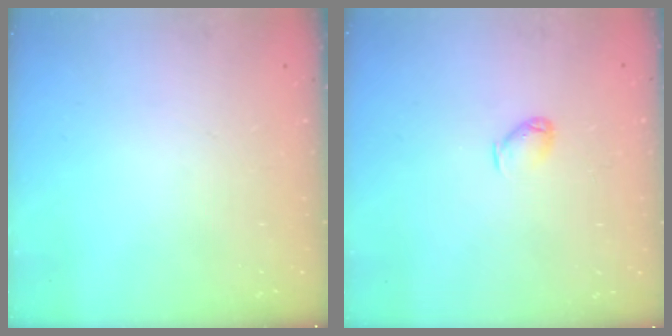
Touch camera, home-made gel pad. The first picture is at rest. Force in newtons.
{"total": 3.5, "press": 3.4, "slide": 0.6}